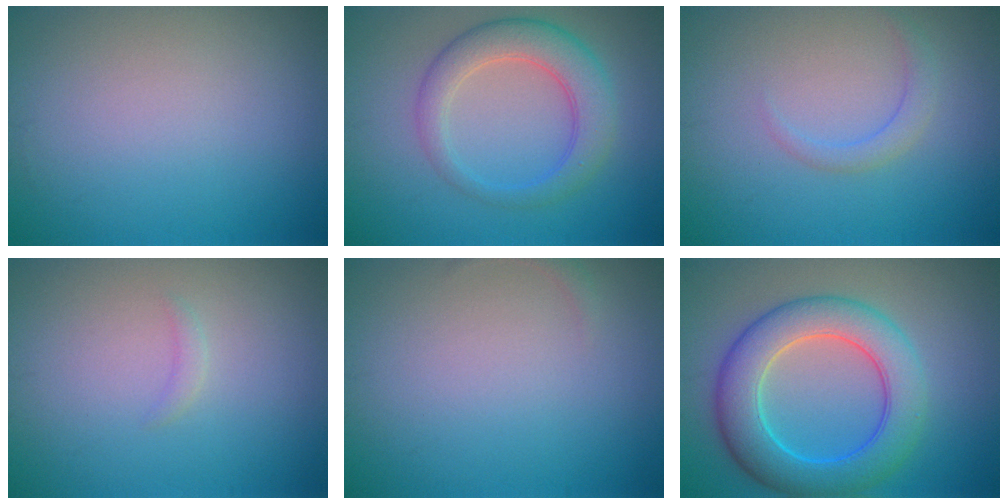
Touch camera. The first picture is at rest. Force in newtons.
{"total": 4.8, "press": 4.7, "slide": 0.1}
{"total": 1.5, "press": 1.5, "slide": 0.1}
{"total": 0.7, "press": 0.7, "slide": 0.1}
{"total": 0.7, "press": 0.7, "slide": 0.1}
{"total": 7.5, "press": 7.5, "slide": 0.1}